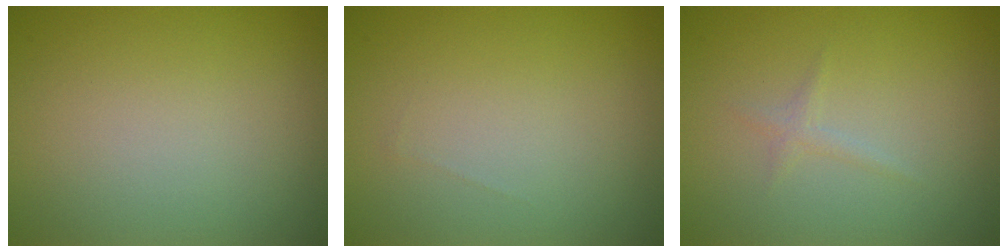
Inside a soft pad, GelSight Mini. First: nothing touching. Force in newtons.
{"total": 0.0}
{"total": 0.8, "press": 0.8, "slide": 0.0}